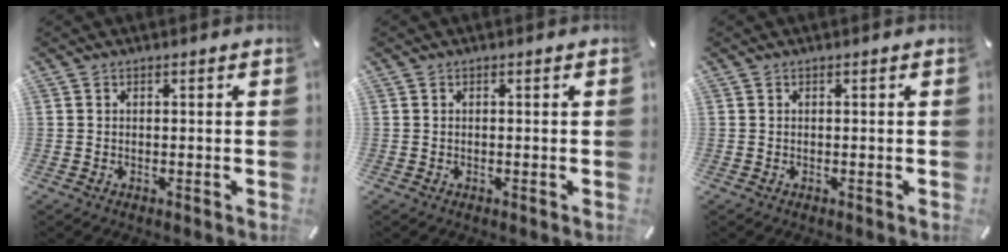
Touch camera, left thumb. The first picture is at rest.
{"total": 0.0}
{"total": 0.0}